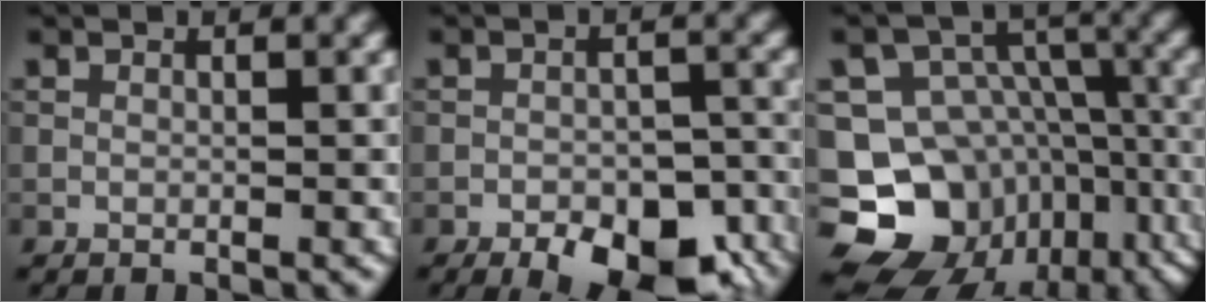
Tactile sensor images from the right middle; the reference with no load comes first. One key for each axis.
{"total": 9.7, "fx": -6.6, "fy": 4.1, "fz": 5.8, "tx": -0.072, "ty": -0.013, "tz": -0.089}
{"total": 16.8, "fx": -8.1, "fy": 13.0, "fz": 6.9, "tx": -0.136, "ty": -0.015, "tz": -0.105}